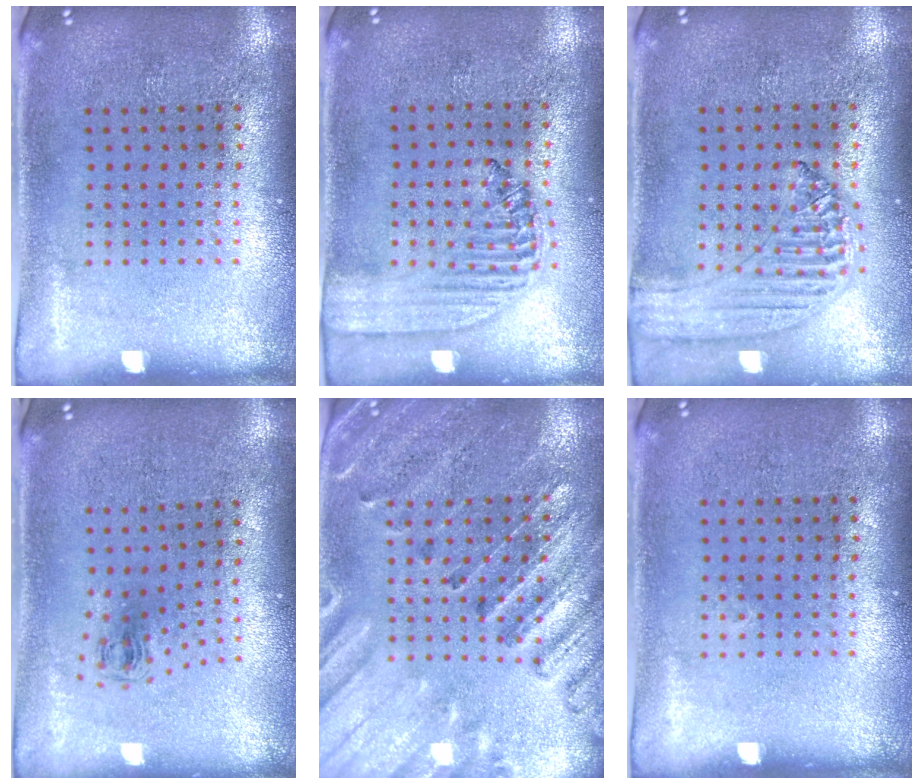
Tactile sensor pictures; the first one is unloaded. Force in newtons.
{"total": 1.5, "press": 1.4, "slide": 0.6}
{"total": 1.3, "press": 1.3, "slide": 0.2}
{"total": 0.8, "press": 0.4, "slide": 0.7}
{"total": 2.7, "press": 2.6, "slide": 0.9}
{"total": 0.0}